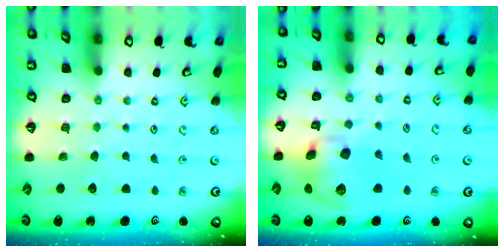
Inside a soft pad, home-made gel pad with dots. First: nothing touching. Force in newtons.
{"total": 13.9, "press": 13.8, "slide": 2.3}